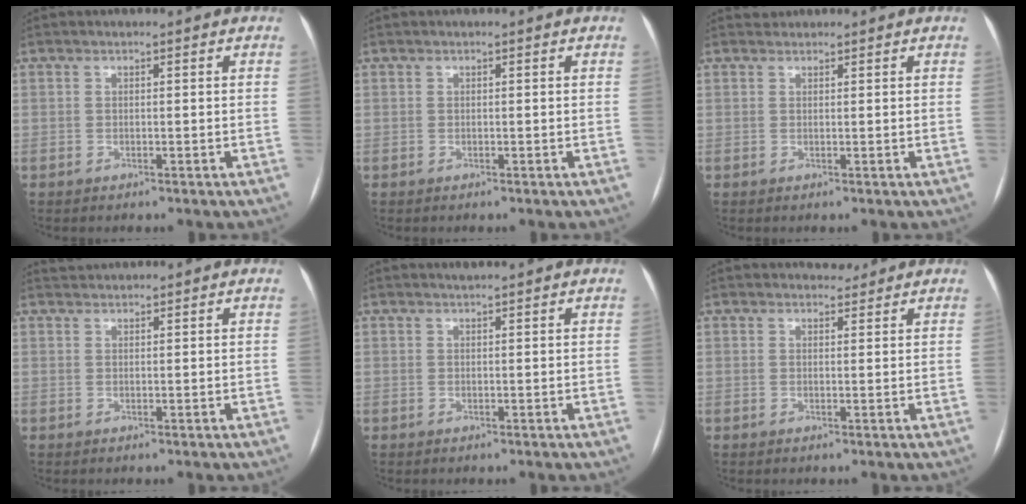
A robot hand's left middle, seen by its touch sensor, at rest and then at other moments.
{"total": 0.0}
{"total": 0.7, "force": [0.6, 0.1, -0.4], "torque": [-0.003, 0.005, 0.012]}
{"total": 1.6, "force": [1.5, -0.1, -0.3], "torque": [-0.004, 0.014, 0.034]}
{"total": 0.9, "force": [0.9, -0.2, 0.3], "torque": [-0.007, 0.001, 0.019]}
{"total": 1.8, "force": [1.7, 0.6, -0.1], "torque": [0.000, -0.007, 0.024]}